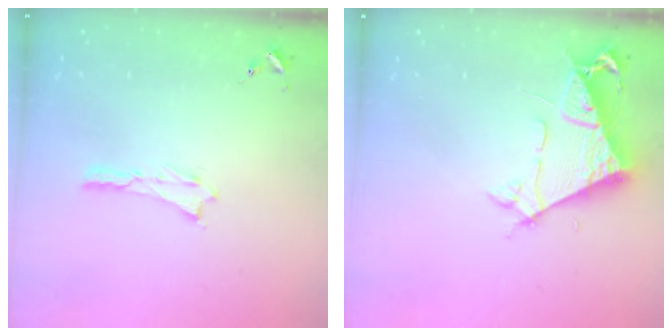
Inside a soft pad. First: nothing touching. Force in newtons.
{"total": 7.0, "press": 7.0, "slide": 0.8}